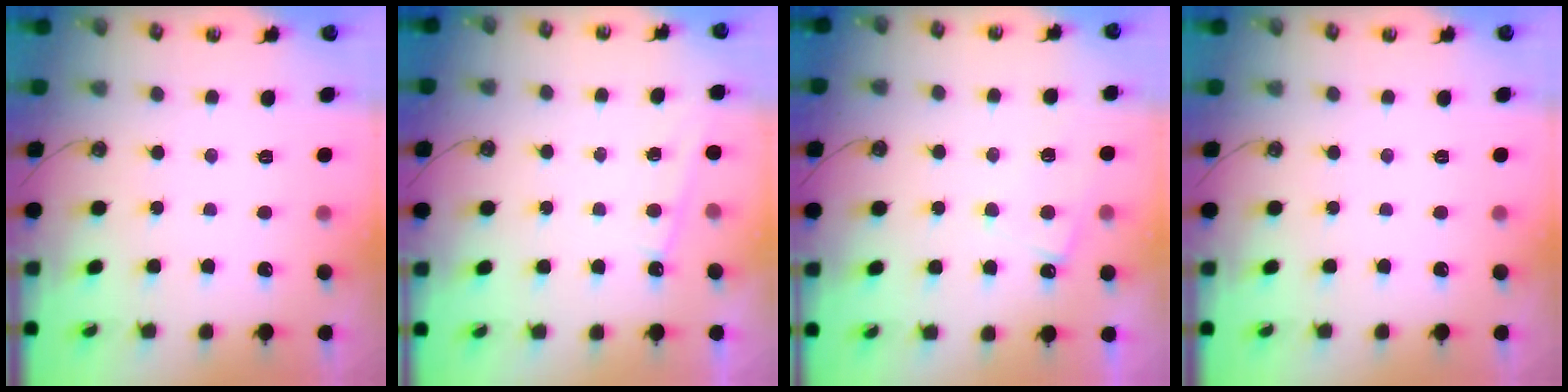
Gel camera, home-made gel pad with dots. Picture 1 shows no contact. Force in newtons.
{"total": 0.7, "press": 0.7, "slide": 0.2}
{"total": 3.8, "press": 3.8, "slide": 0.5}
{"total": 0.0}